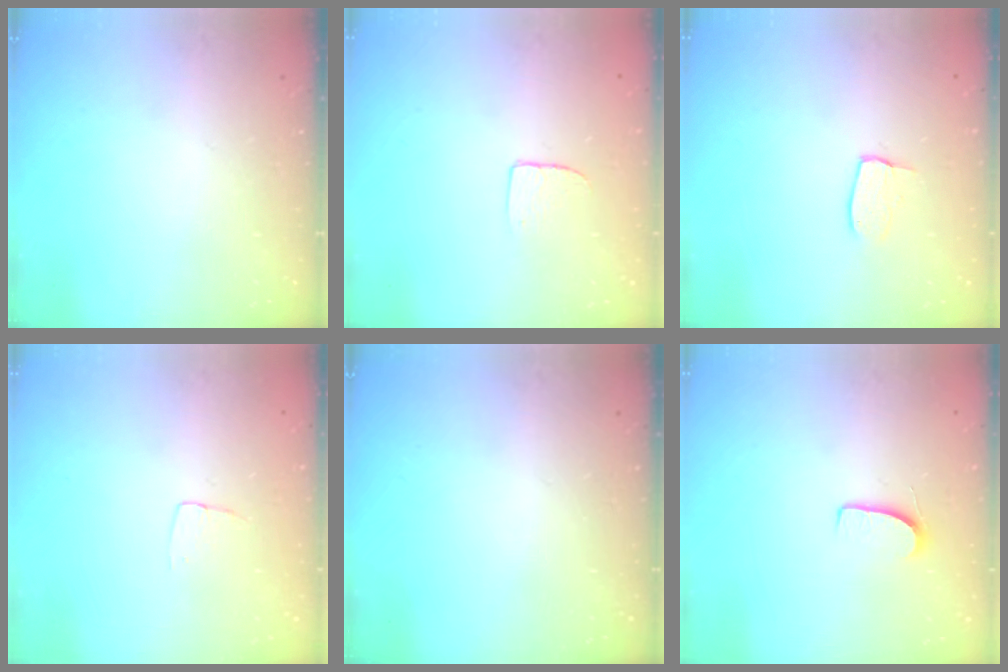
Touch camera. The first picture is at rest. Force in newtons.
{"total": 4.3, "press": 4.3, "slide": 0.3}
{"total": 5.2, "press": 5.2, "slide": 0.3}
{"total": 3.2, "press": 3.2, "slide": 0.2}
{"total": 0.0}
{"total": 7.1, "press": 7.1, "slide": 0.5}